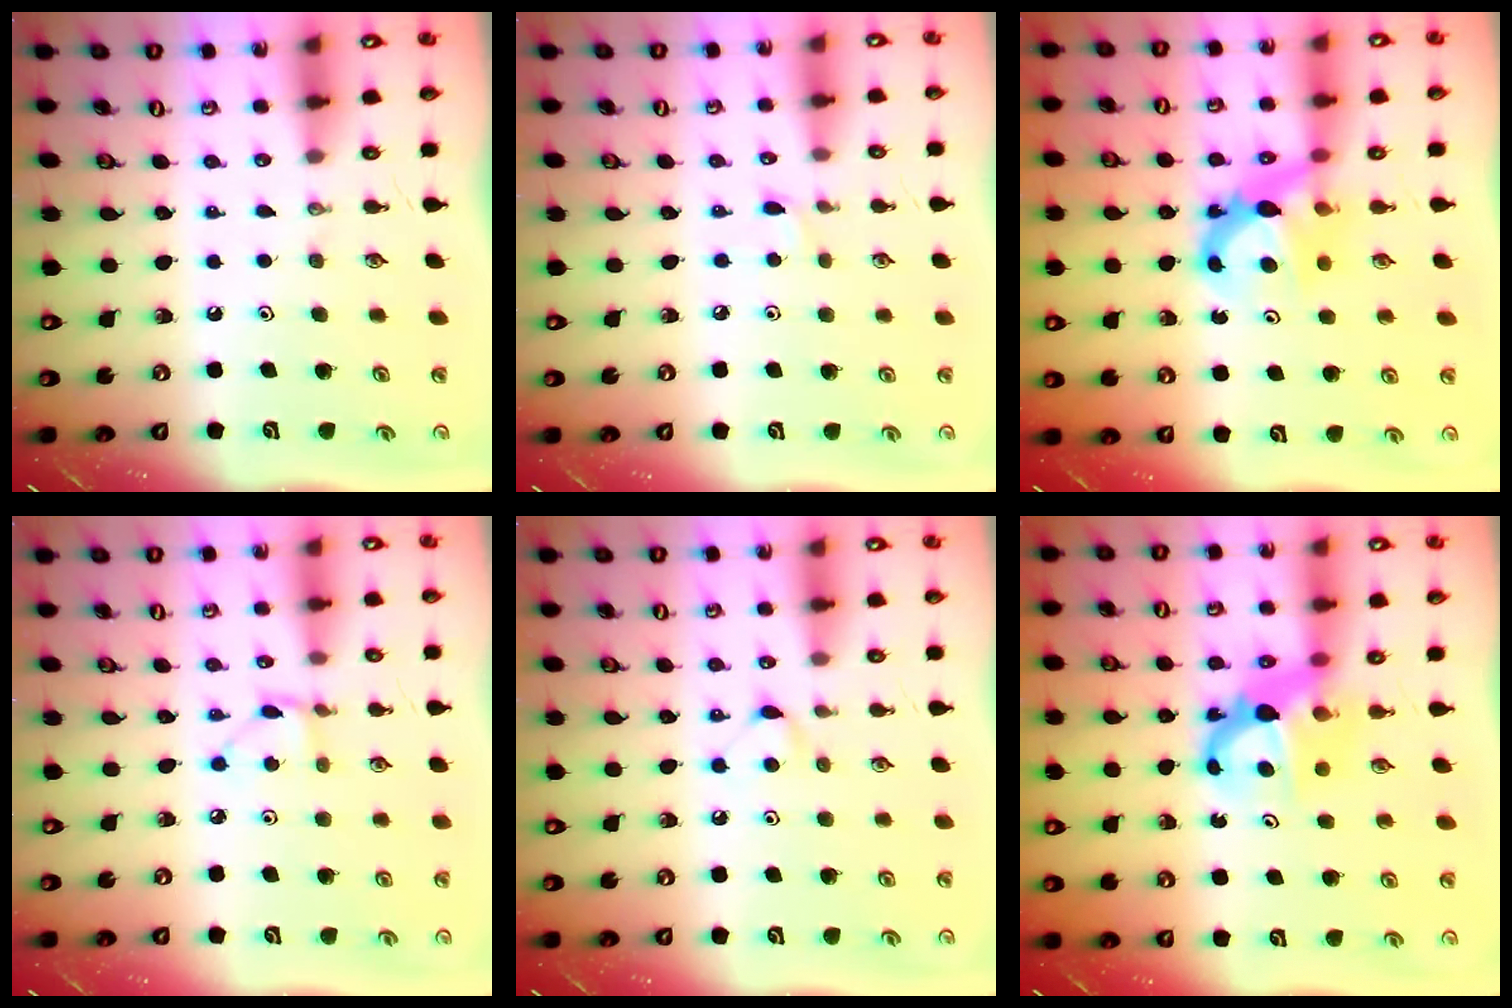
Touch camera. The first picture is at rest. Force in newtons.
{"total": 1.9, "press": 1.9, "slide": 0.2}
{"total": 6.8, "press": 6.8, "slide": 0.4}
{"total": 2.8, "press": 2.8, "slide": 0.1}
{"total": 4.4, "press": 4.4, "slide": 0.7}
{"total": 6.8, "press": 6.7, "slide": 0.5}